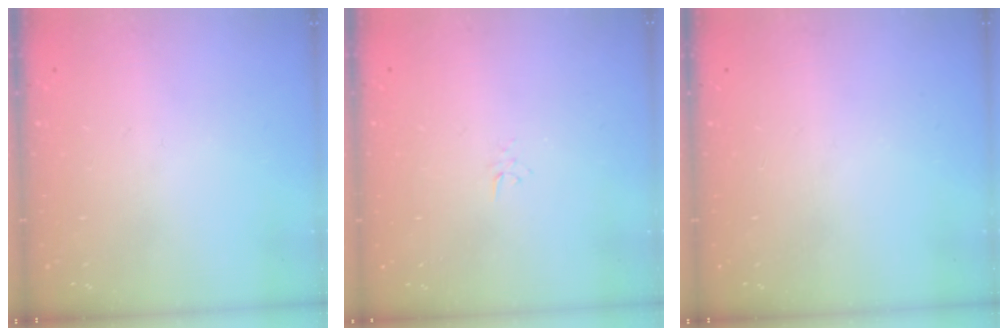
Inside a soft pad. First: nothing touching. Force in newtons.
{"total": 2.6, "press": 2.6, "slide": 0.3}
{"total": 0.0}